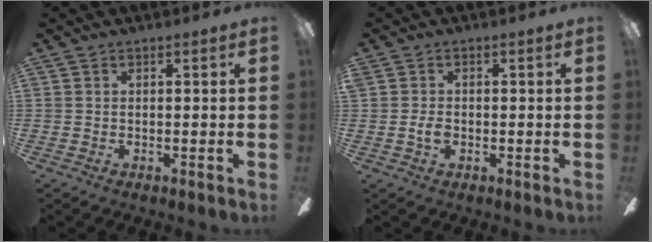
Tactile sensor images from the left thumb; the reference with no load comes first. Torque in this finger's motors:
{"motor_torque": [0.55, 0.53, 0.73, 0.30, 0.09]}